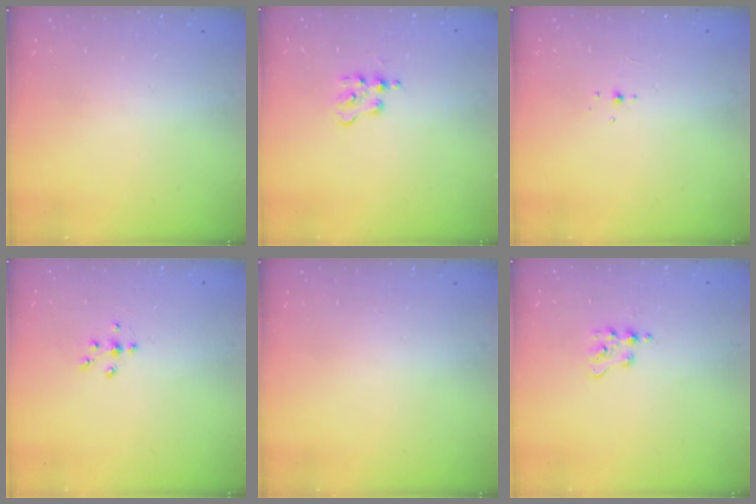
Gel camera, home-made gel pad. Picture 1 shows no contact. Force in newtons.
{"total": 3.6, "press": 3.6, "slide": 0.4}
{"total": 3.2, "press": 3.1, "slide": 0.8}
{"total": 3.4, "press": 3.3, "slide": 1.0}
{"total": 0.0}
{"total": 3.4, "press": 3.3, "slide": 0.5}